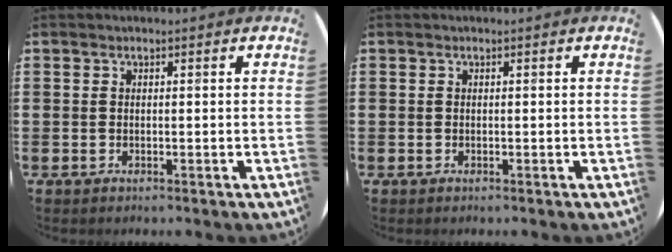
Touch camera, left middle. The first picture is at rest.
{"total": 0.0}